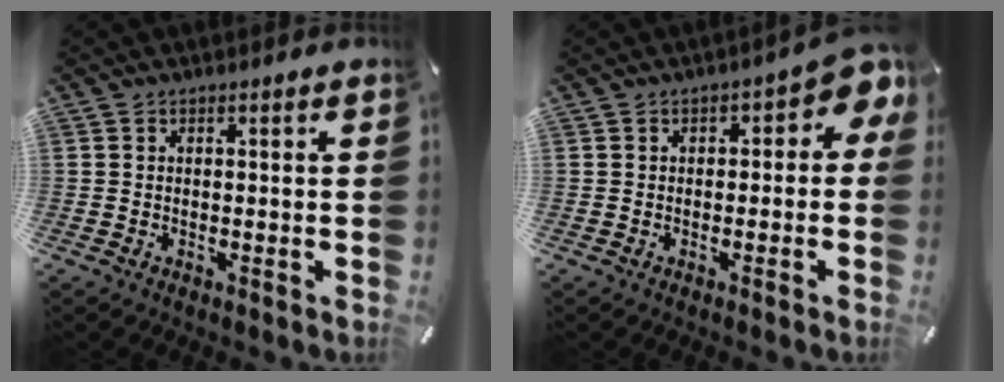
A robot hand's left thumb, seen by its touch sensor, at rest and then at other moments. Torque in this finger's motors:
{"motor_torque": [0.34, 0.37, 0.53, 0.27, 0.03]}